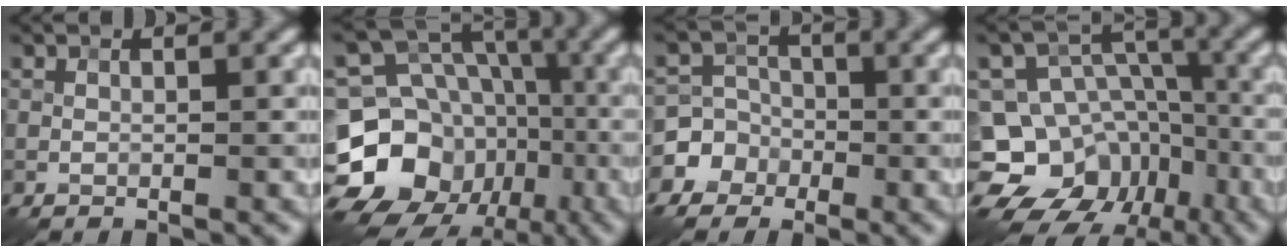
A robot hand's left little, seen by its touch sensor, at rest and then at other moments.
{"total": 14.6, "force": [-6.7, 11.8, 5.3], "torque": [-0.107, -0.009, -0.123]}
{"total": 5.0, "force": [-2.4, 4.4, 0.1], "torque": [0.019, 0.005, -0.061]}
{"total": 14.8, "force": [-8.5, 11.4, 4.0], "torque": [-0.090, -0.011, -0.134]}